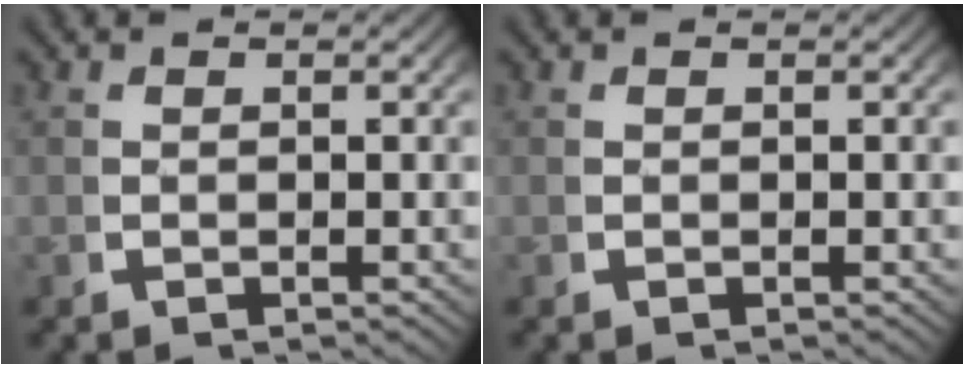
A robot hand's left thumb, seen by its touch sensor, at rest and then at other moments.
{"total": 0.0}